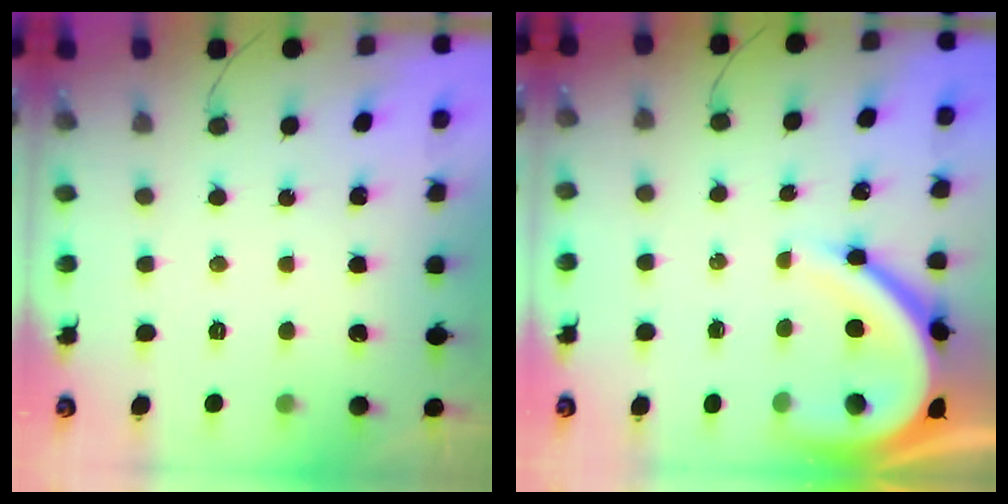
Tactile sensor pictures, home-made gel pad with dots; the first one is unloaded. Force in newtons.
{"total": 12.9, "press": 12.8, "slide": 1.6}